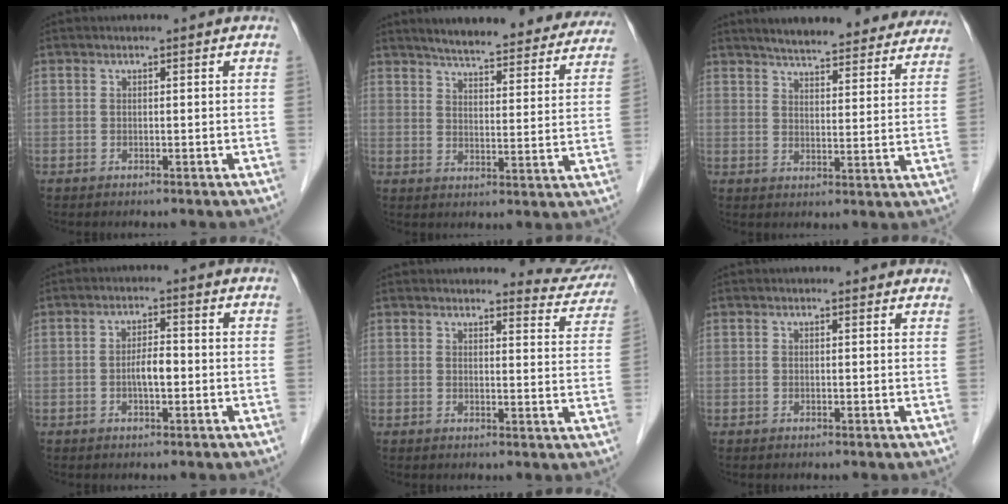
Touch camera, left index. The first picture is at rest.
{"total": 24.3, "force": [22.0, 4.8, 9.2], "torque": [-0.116, -0.032, 0.262]}
{"total": 23.7, "force": [21.5, 4.6, 8.8], "torque": [-0.117, -0.019, 0.259]}
{"total": 3.1, "force": [-0.6, 1.0, 2.9], "torque": [-0.053, 0.004, -0.012]}
{"total": 7.2, "force": [7.1, 1.1, -0.1], "torque": [0.019, -0.033, 0.059]}
{"total": 2.4, "force": [2.2, 0.7, 0.5], "torque": [-0.010, 0.005, 0.015]}